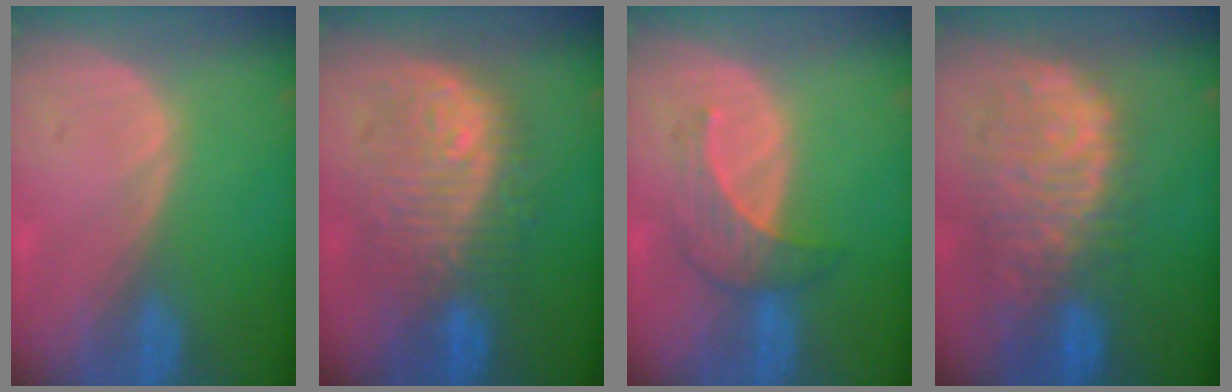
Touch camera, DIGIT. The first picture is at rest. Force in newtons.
{"total": 10.1, "press": 9.9, "slide": 1.9}
{"total": 4.5, "press": 4.5, "slide": 0.4}
{"total": 11.5, "press": 9.7, "slide": 6.3}